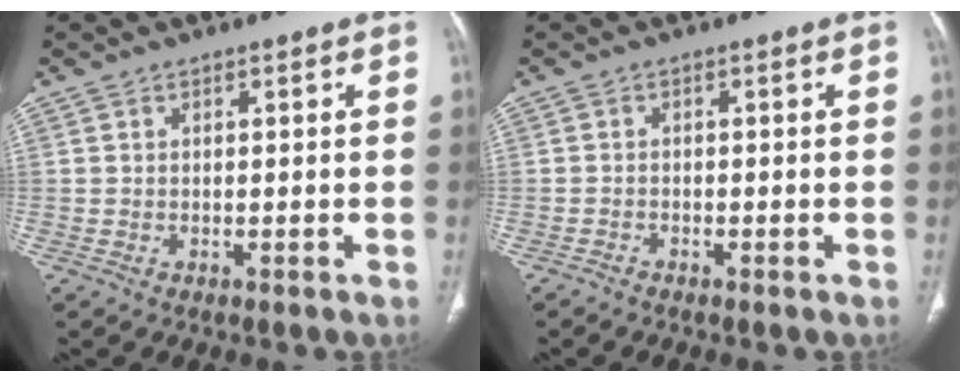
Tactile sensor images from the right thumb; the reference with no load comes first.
{"total": 0.8, "force": [-0.8, 0.2, 0.0], "torque": [-0.002, 0.000, -0.020]}